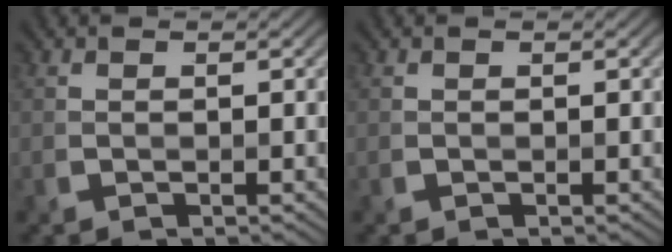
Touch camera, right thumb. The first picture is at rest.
{"total": 0.0}